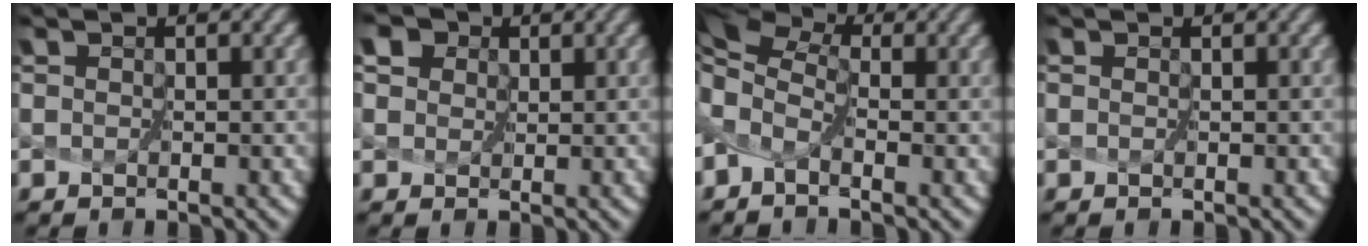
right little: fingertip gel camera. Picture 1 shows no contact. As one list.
[{"total": 6.9, "force": [3.2, 5.0, 3.5], "torque": [-0.061, 0.031, 0.024]}, {"total": 5.0, "force": [0.9, 3.2, 3.7], "torque": [-0.095, 0.019, 0.012]}, {"total": 0.0}]